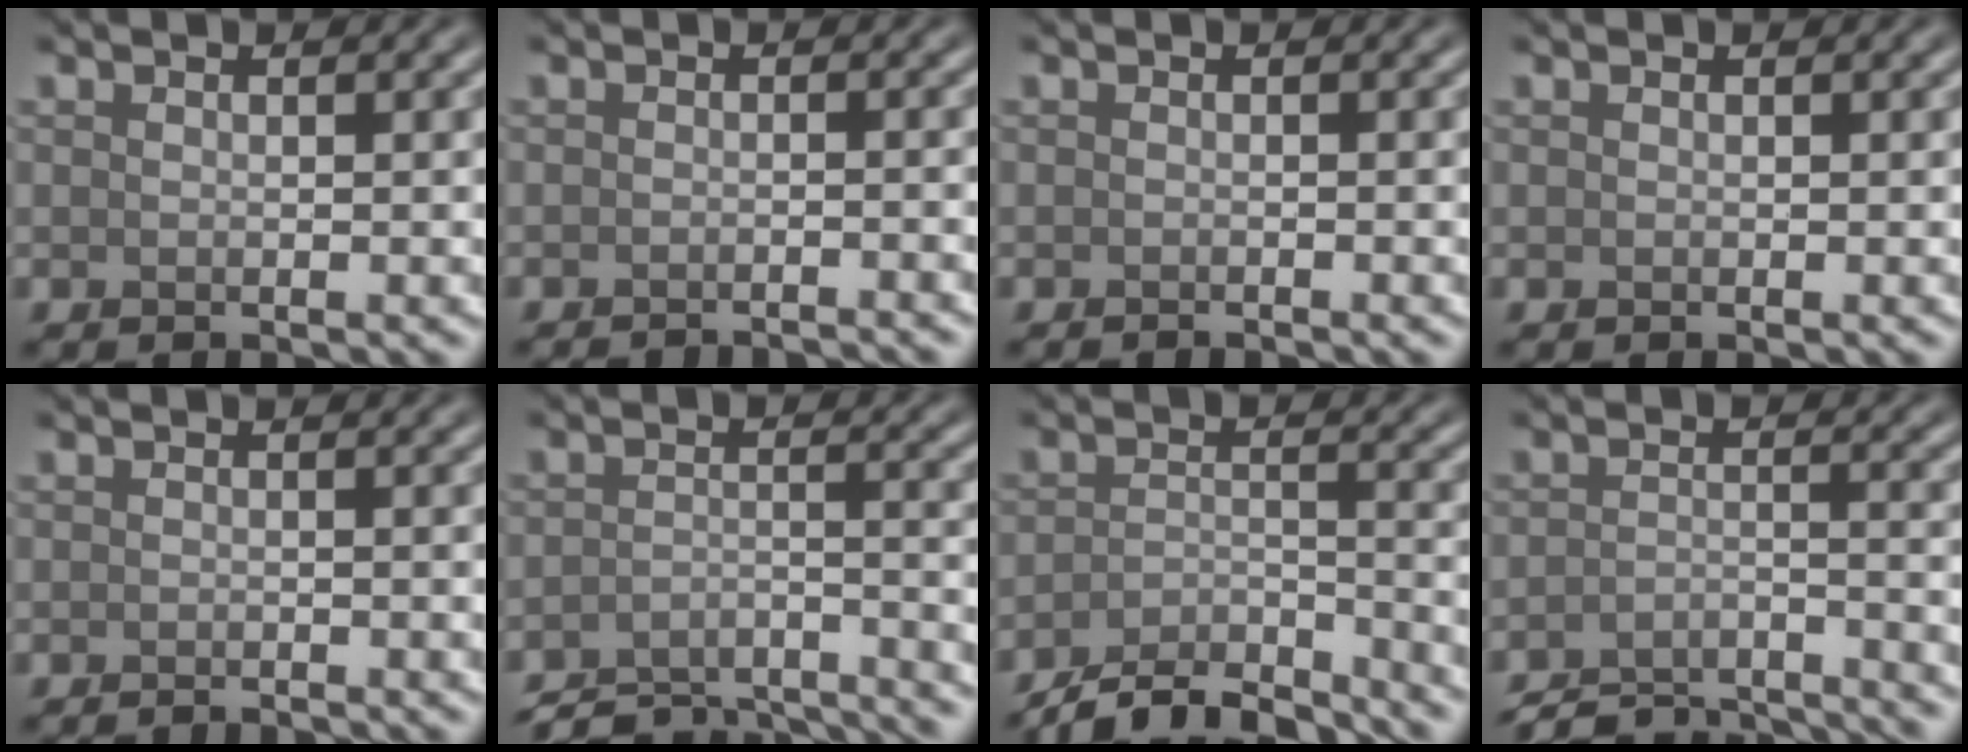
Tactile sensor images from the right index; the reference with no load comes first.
{"total": 3.9, "force": [-3.6, 0.7, 1.2], "torque": [-0.004, 0.013, -0.042]}
{"total": 0.9, "force": [-0.8, 0.1, 0.3], "torque": [0.000, 0.000, -0.013]}
{"total": 0.0}
{"total": 1.2, "force": [-1.1, 0.2, 0.4], "torque": [0.001, 0.000, -0.018]}
{"total": 9.3, "force": [-8.5, 2.1, 3.1], "torque": [-0.047, -0.002, -0.129]}
{"total": 6.0, "force": [-5.5, 1.1, 2.1], "torque": [-0.038, -0.004, -0.097]}
{"total": 8.0, "force": [-7.3, 1.8, 2.7], "torque": [-0.045, -0.003, -0.120]}